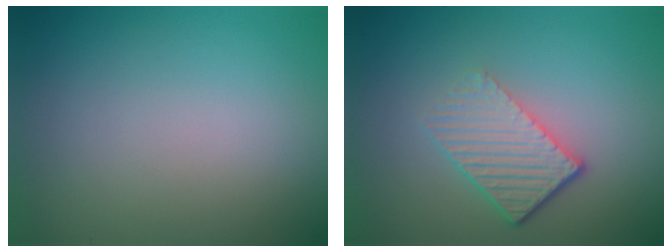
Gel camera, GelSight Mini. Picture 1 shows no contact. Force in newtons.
{"total": 4.3, "press": 2.9, "slide": 3.1}